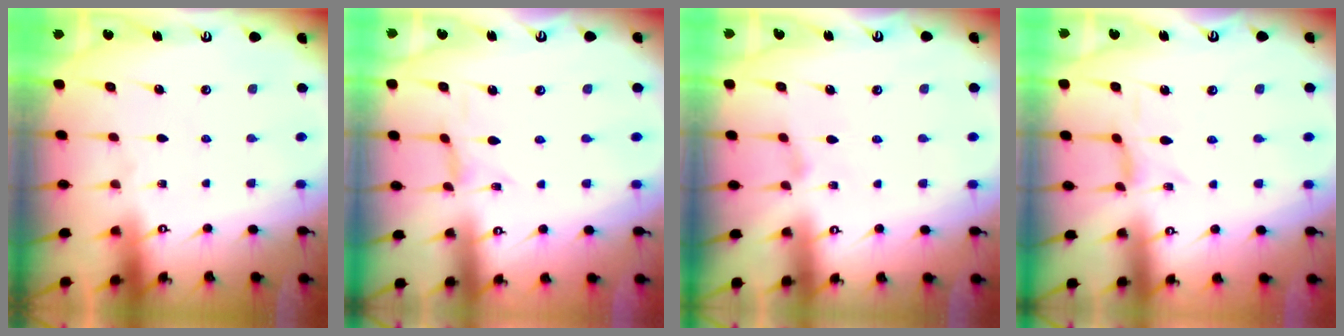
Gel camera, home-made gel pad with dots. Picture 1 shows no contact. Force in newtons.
{"total": 0.5, "press": 0.5, "slide": 0.0}
{"total": 1.7, "press": 1.7, "slide": 0.3}
{"total": 0.0}